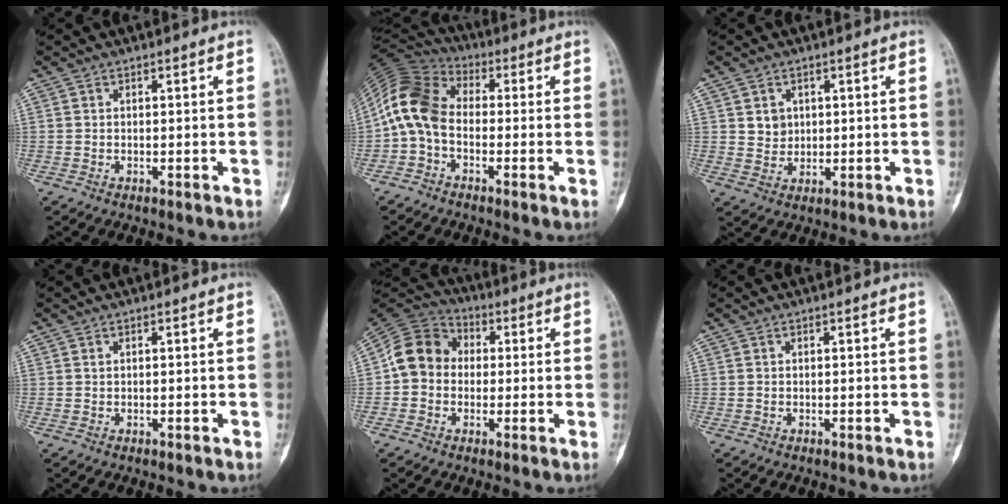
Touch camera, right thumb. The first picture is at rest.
{"total": 11.4, "force": [-1.4, 7.9, 8.1], "torque": [-0.158, 0.035, -0.048]}
{"total": 3.7, "force": [1.1, 3.2, 1.5], "torque": [-0.006, -0.006, 0.023]}
{"total": 0.0}
{"total": 10.6, "force": [0.1, 9.1, 5.5], "torque": [-0.082, 0.031, -0.012]}
{"total": 0.0}